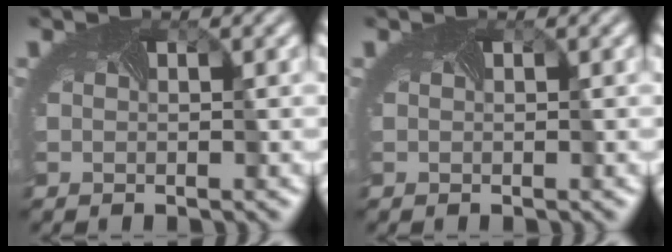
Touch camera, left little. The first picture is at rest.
{"total": 0.0}